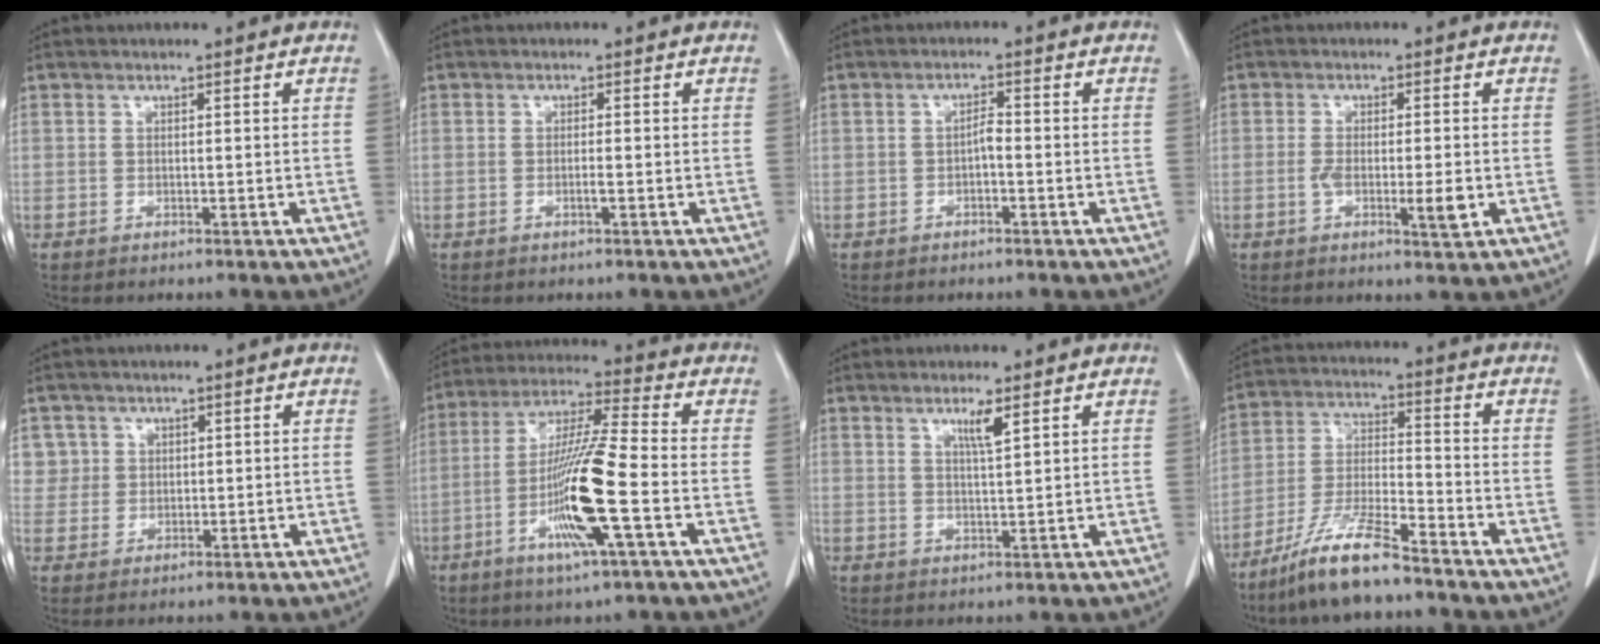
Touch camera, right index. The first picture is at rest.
{"total": 1.1, "force": [-0.4, -0.1, 1.0], "torque": [-0.020, -0.001, -0.007]}
{"total": 1.6, "force": [-0.6, 0.4, 1.5], "torque": [-0.023, 0.004, -0.011]}
{"total": 4.9, "force": [-1.3, 0.8, 4.7], "torque": [-0.080, -0.006, -0.020]}
{"total": 3.7, "force": [1.5, 3.4, -0.2], "torque": [0.024, 0.005, 0.027]}
{"total": 13.9, "force": [-4.3, -0.2, 13.2], "torque": [-0.261, -0.011, -0.087]}
{"total": 2.9, "force": [1.7, -0.2, 2.3], "torque": [-0.045, -0.005, 0.032]}
{"total": 10.7, "force": [-8.3, 0.9, 6.7], "torque": [-0.137, -0.021, -0.161]}